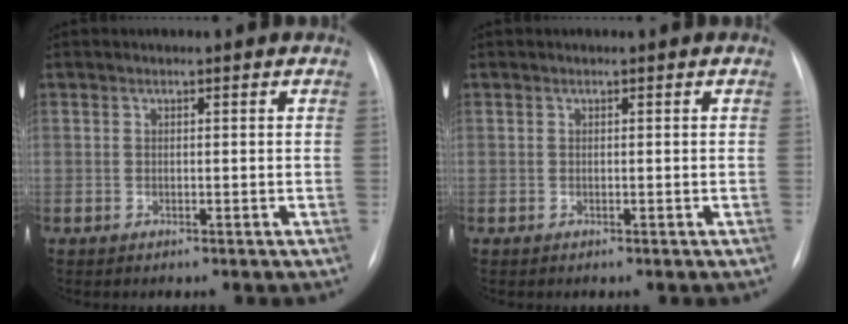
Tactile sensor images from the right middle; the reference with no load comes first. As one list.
[{"total": 0.0}]